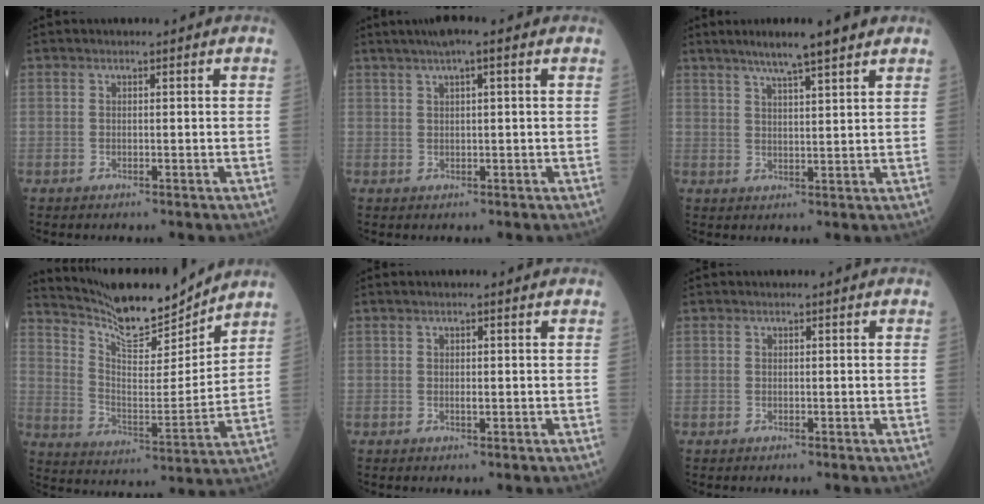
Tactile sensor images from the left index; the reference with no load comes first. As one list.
[{"total": 4.6, "force": [2.8, 0.1, 3.6], "torque": [-0.064, 0.021, 0.046]}, {"total": 8.0, "force": [6.1, -0.1, 5.2], "torque": [-0.083, 0.018, 0.093]}, {"total": 14.8, "force": [14.0, 1.2, 4.8], "torque": [-0.095, -0.013, 0.236]}, {"total": 1.1, "force": [0.2, 0.1, 1.1], "torque": [-0.027, 0.005, 0.003]}, {"total": 0.0}]